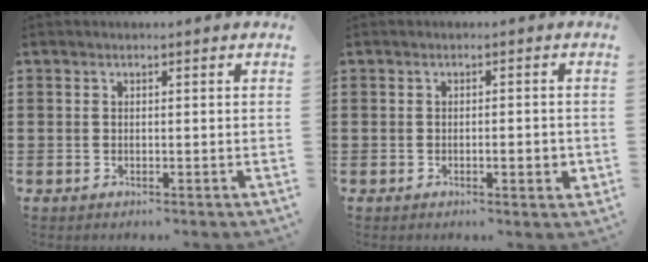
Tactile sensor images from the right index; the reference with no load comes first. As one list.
[{"total": 2.6, "force": [-0.6, 0.6, 2.5], "torque": [-0.041, 0.000, -0.011]}]